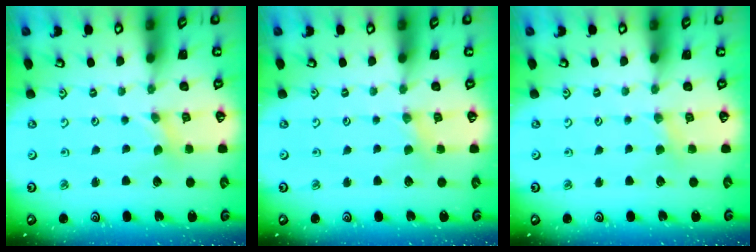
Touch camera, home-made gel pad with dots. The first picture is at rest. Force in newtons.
{"total": 2.3, "press": 2.3, "slide": 0.4}
{"total": 2.3, "press": 2.2, "slide": 0.5}